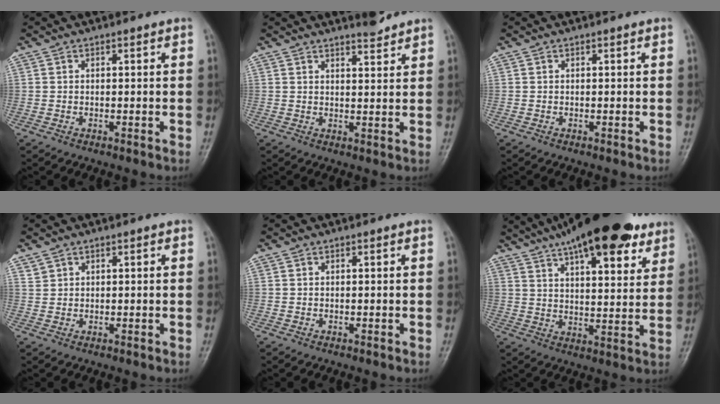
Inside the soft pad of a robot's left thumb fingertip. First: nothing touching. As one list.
[{"total": 3.6, "force": [3.2, 0.7, 1.5], "torque": [-0.014, -0.027, 0.048]}, {"total": 0.0}, {"total": 1.8, "force": [1.1, 1.3, 0.6], "torque": [0.003, -0.001, 0.019]}, {"total": 0.0}, {"total": 23.2, "force": [15.6, 7.8, 15.3], "torque": [-0.213, -0.021, 0.231]}]